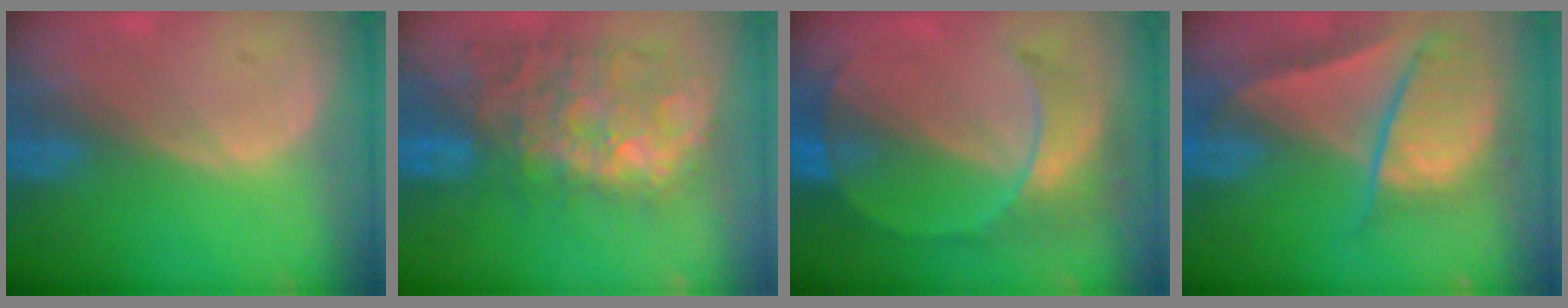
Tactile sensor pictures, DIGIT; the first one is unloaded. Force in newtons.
{"total": 12.0, "press": 11.1, "slide": 4.7}
{"total": 7.3, "press": 7.0, "slide": 1.8}
{"total": 9.5, "press": 8.2, "slide": 4.8}